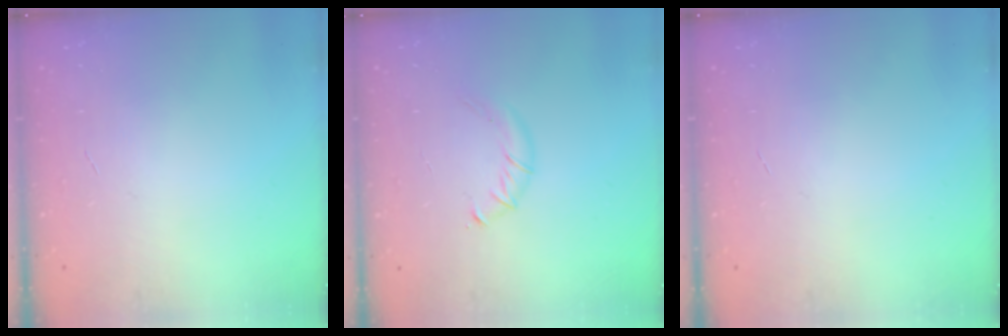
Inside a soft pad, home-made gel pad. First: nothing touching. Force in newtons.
{"total": 4.2, "press": 4.1, "slide": 1.1}
{"total": 0.0}